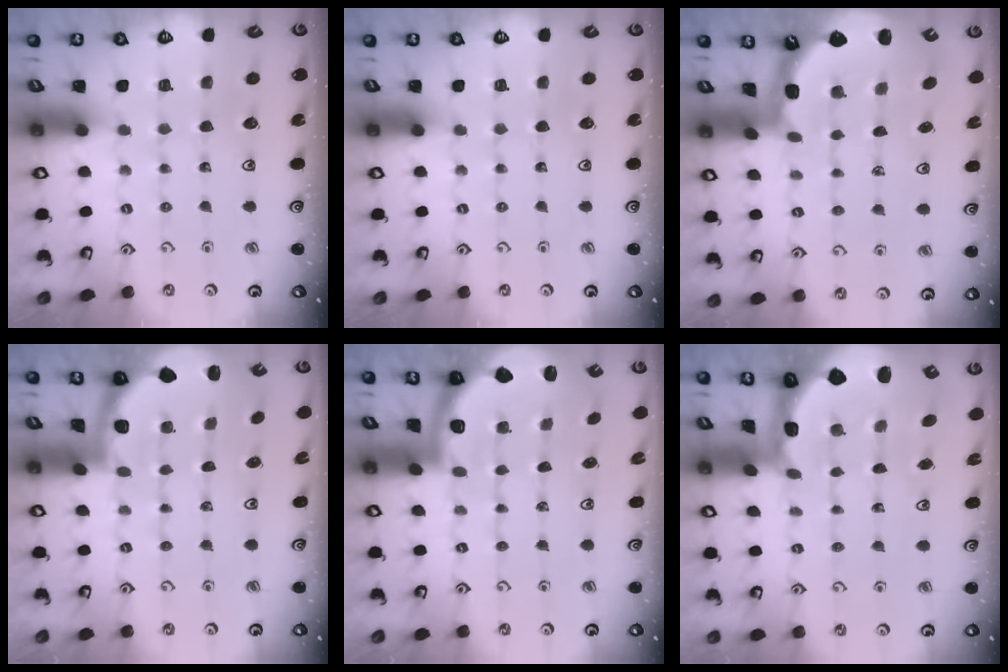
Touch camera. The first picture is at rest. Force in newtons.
{"total": 0.0}
{"total": 2.4, "press": 1.5, "slide": 1.9}
{"total": 1.8, "press": 1.7, "slide": 0.3}
{"total": 2.0, "press": 2.0, "slide": 0.5}
{"total": 2.3, "press": 1.5, "slide": 1.8}